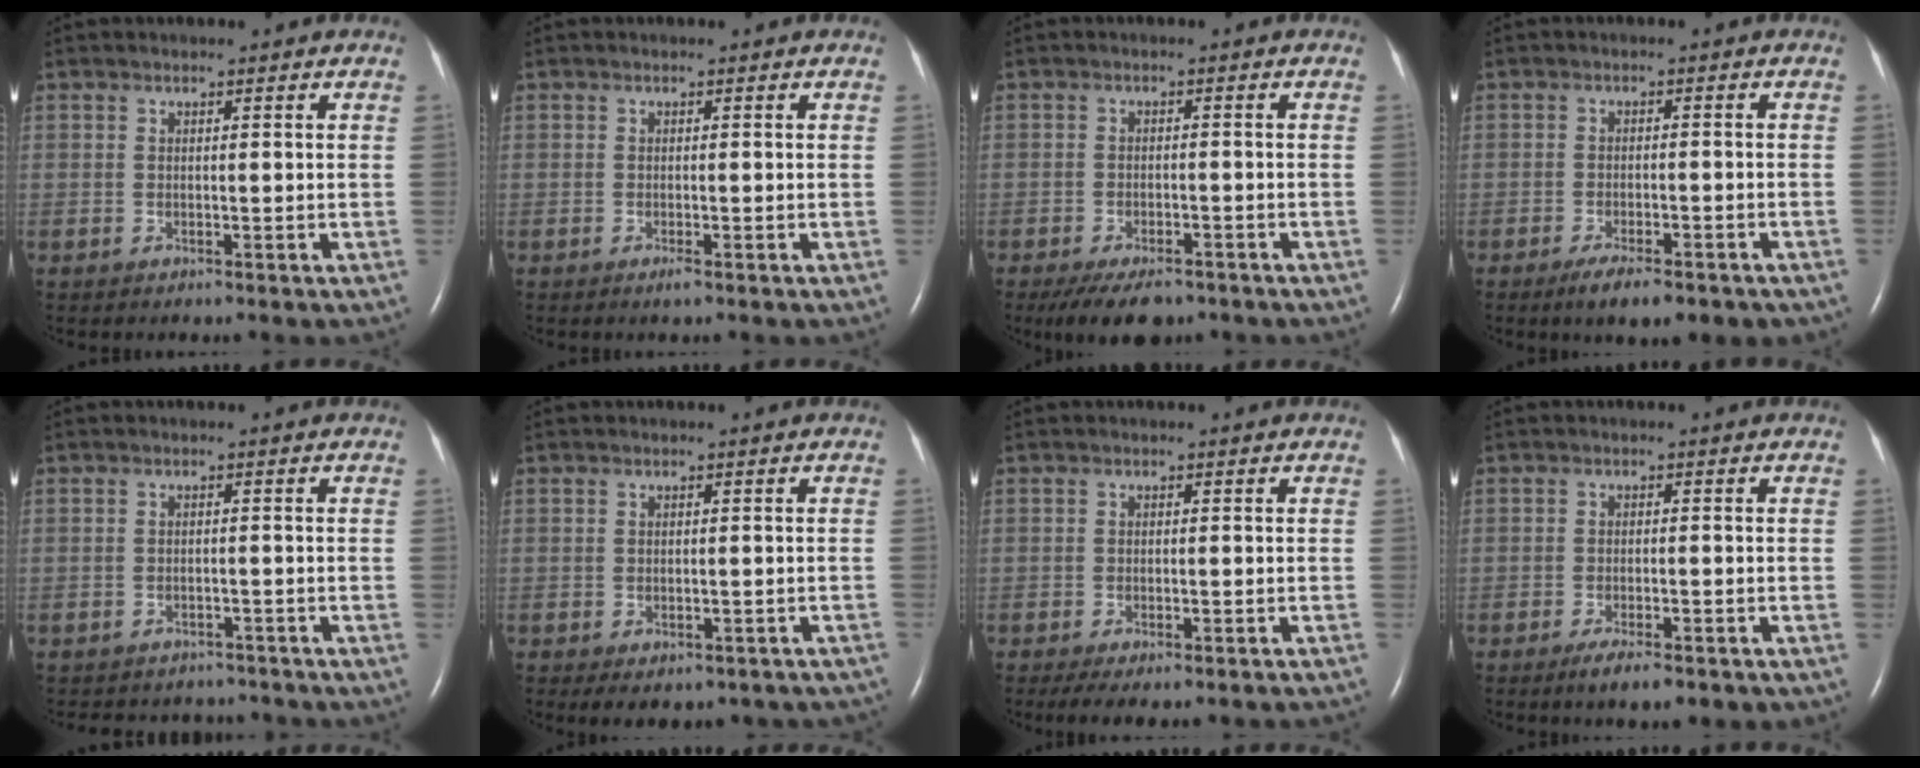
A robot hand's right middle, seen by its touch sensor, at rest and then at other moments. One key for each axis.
{"total": 0.7, "fx": -0.5, "fy": 0.0, "fz": 0.6, "tx": -0.014, "ty": -0.002, "tz": -0.007}
{"total": 7.7, "fx": -5.8, "fy": 3.0, "fz": 4.0, "tx": -0.063, "ty": -0.005, "tz": -0.090}
{"total": 8.1, "fx": -6.0, "fy": 2.4, "fz": 5.0, "tx": -0.064, "ty": -0.008, "tz": -0.080}
{"total": 7.3, "fx": -6.8, "fy": 2.7, "fz": 0.6, "tx": -0.011, "ty": 0.010, "tz": -0.078}
{"total": 9.7, "fx": -7.5, "fy": 4.8, "fz": 4.0, "tx": -0.049, "ty": 0.002, "tz": -0.080}
{"total": 10.1, "fx": -8.5, "fy": 2.5, "fz": 4.9, "tx": -0.068, "ty": -0.007, "tz": -0.105}
{"total": 6.4, "fx": -4.7, "fy": 1.7, "fz": 4.0, "tx": -0.056, "ty": -0.008, "tz": -0.061}